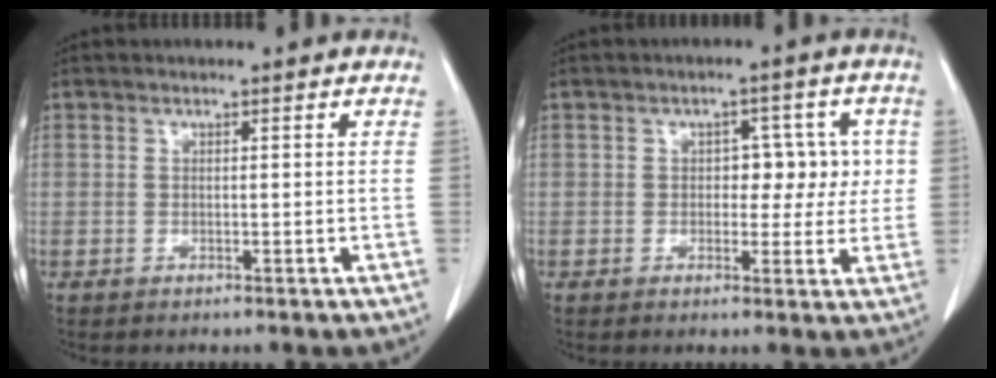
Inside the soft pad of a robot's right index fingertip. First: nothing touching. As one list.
[{"total": 5.6, "force": [0.5, 3.6, 4.3], "torque": [-0.039, 0.022, 0.009]}]